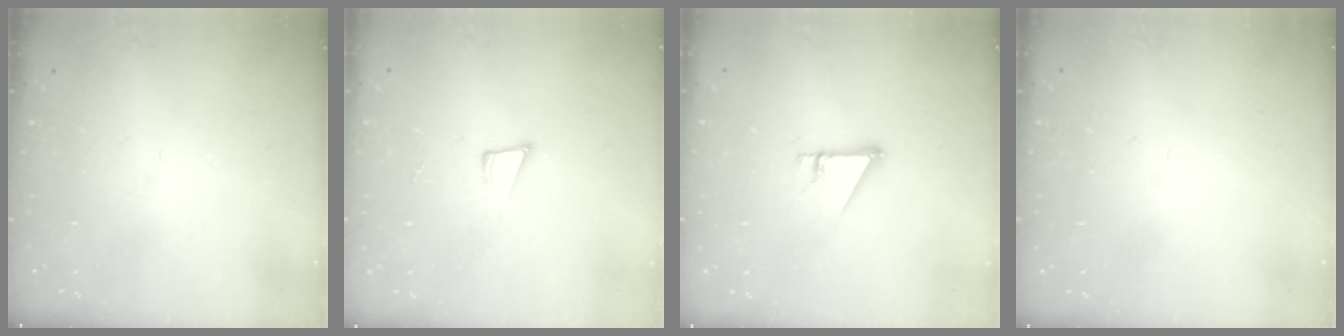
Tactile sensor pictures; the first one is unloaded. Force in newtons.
{"total": 5.7, "press": 4.5, "slide": 3.4}
{"total": 2.7, "press": 2.7, "slide": 0.2}
{"total": 1.6, "press": 1.6, "slide": 0.1}